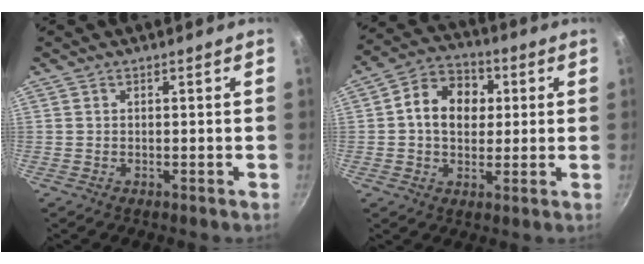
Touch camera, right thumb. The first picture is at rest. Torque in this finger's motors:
{"motor_torque": [-0.25, 0.63, 0.08, 0.13, 0.07]}